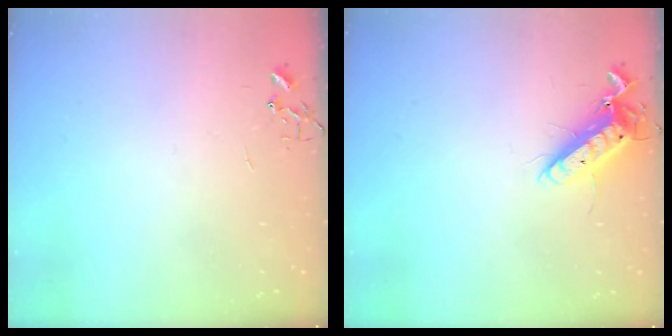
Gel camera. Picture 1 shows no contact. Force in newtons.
{"total": 12.5, "press": 12.4, "slide": 1.6}